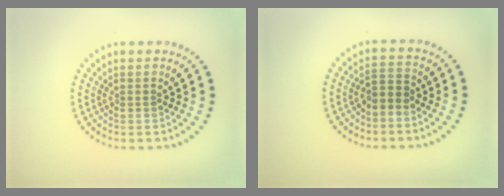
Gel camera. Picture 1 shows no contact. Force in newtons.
{"total": 2.0, "press": 1.6, "slide": 1.2}